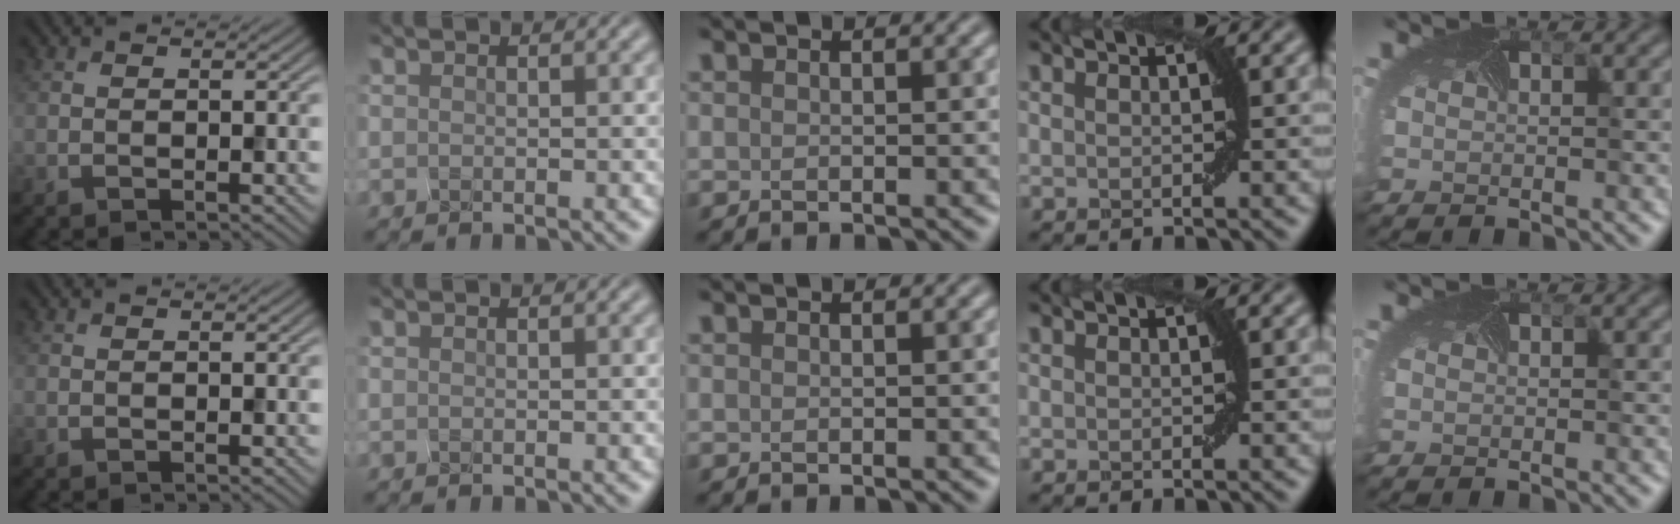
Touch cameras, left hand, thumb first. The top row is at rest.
{}